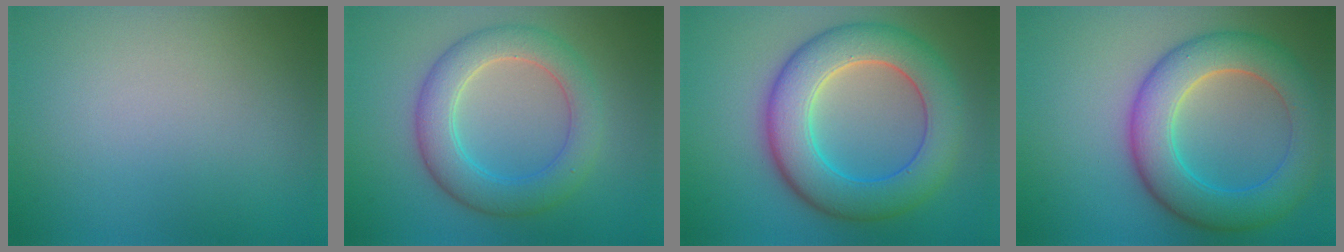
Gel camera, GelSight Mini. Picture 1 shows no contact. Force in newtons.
{"total": 5.4, "press": 5.4, "slide": 0.2}
{"total": 8.6, "press": 8.5, "slide": 0.5}
{"total": 7.7, "press": 7.7, "slide": 0.3}